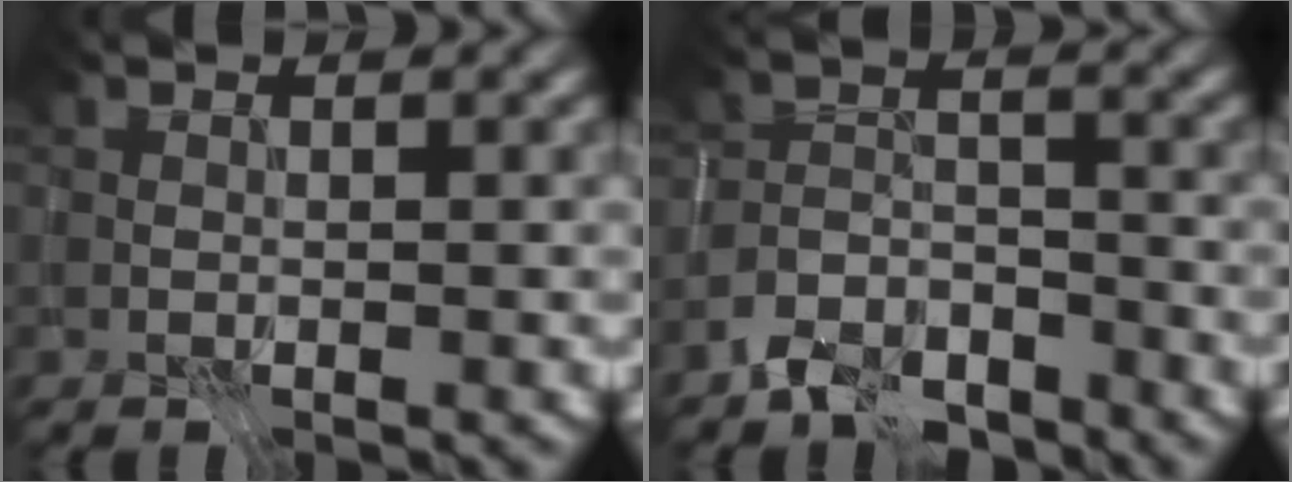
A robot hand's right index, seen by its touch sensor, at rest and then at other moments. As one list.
[{"total": 4.8, "force": [-4.1, 2.1, 1.5], "torque": [-0.022, -0.001, -0.087]}]